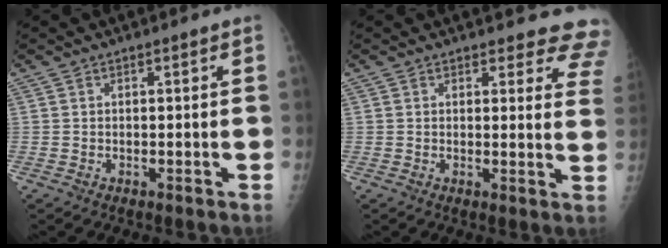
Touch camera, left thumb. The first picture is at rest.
{"total": 10.4, "force": [9.7, 3.5, 1.4], "torque": [0.043, -0.063, 0.071]}